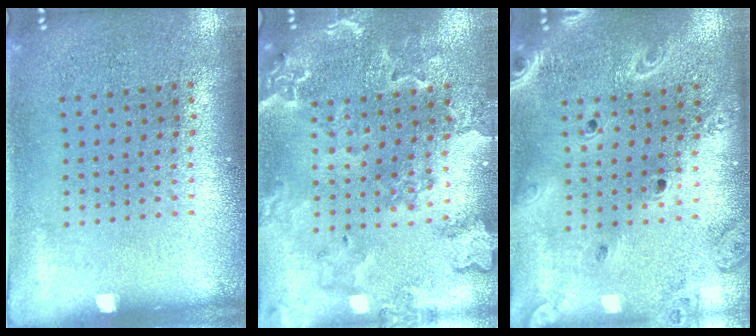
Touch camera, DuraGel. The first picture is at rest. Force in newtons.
{"total": 1.7, "press": 1.7, "slide": 0.3}
{"total": 2.0, "press": 1.9, "slide": 0.7}